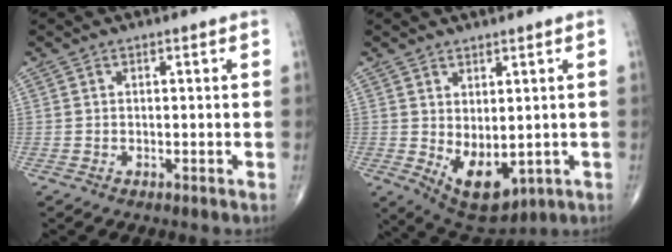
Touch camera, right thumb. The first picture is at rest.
{"total": 9.3, "force": [-1.0, 5.0, 7.8], "torque": [-0.107, -0.011, 0.010]}